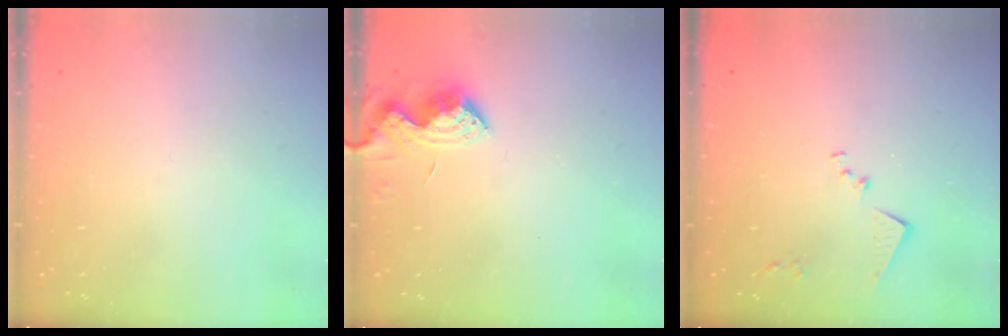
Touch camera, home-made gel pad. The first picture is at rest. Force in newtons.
{"total": 7.9, "press": 7.9, "slide": 0.8}
{"total": 8.4, "press": 8.4, "slide": 0.6}